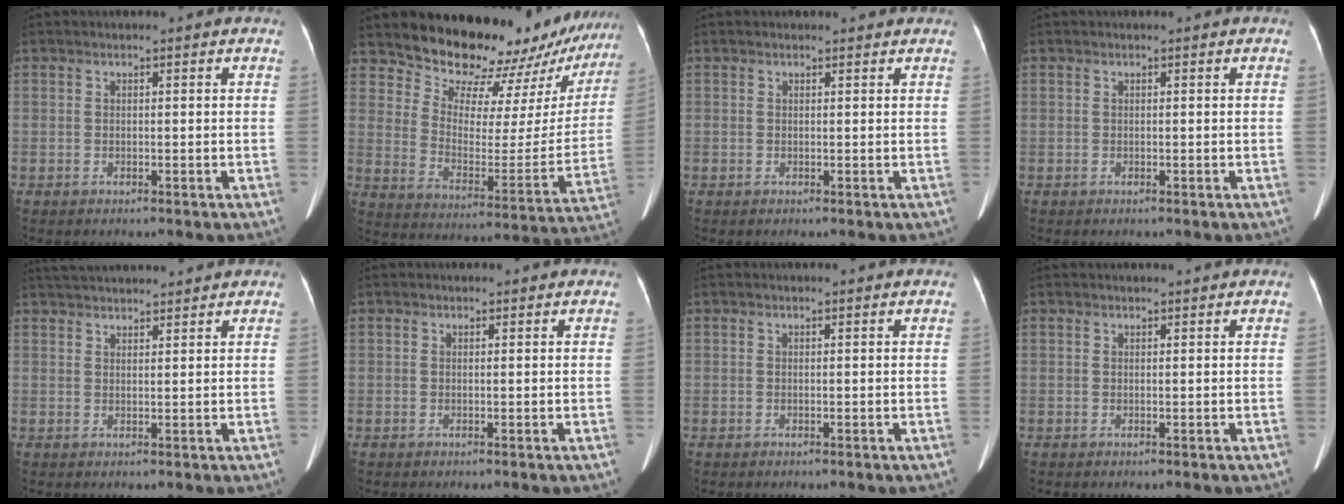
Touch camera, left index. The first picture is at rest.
{"total": 22.2, "force": [20.7, 6.1, 5.2], "torque": [-0.059, -0.092, 0.262]}
{"total": 1.6, "force": [1.2, 1.0, -0.2], "torque": [0.011, 0.005, 0.008]}
{"total": 0.0}
{"total": 10.9, "force": [10.2, 1.1, 3.9], "torque": [-0.066, 0.026, 0.151]}
{"total": 1.3, "force": [1.1, 0.4, 0.4], "torque": [-0.008, 0.000, 0.011]}
{"total": 0.8, "force": [0.7, 0.1, 0.2], "torque": [-0.008, 0.001, 0.009]}
{"total": 2.5, "force": [2.4, 0.0, 0.8], "torque": [-0.010, 0.006, 0.027]}